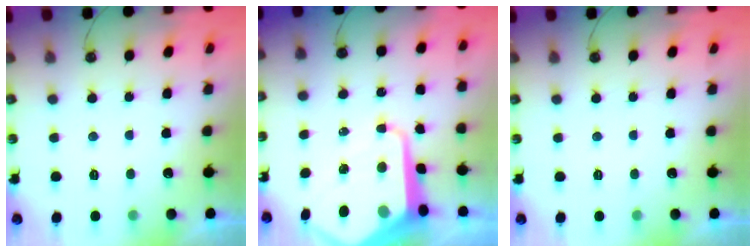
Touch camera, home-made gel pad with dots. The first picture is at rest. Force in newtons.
{"total": 14.3, "press": 14.3, "slide": 1.1}
{"total": 0.0}